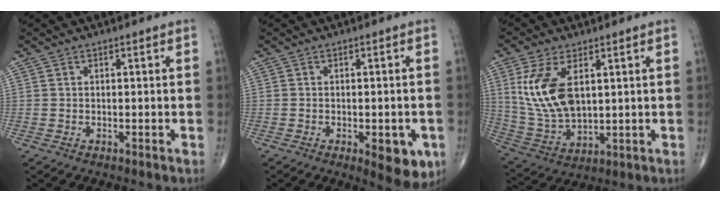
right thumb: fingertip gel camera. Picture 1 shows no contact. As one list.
[{"total": 7.8, "force": [-2.9, 3.2, 6.6], "torque": [-0.062, -0.001, -0.029]}, {"total": 13.3, "force": [3.8, 7.1, 10.6], "torque": [-0.216, -0.015, 0.088]}]